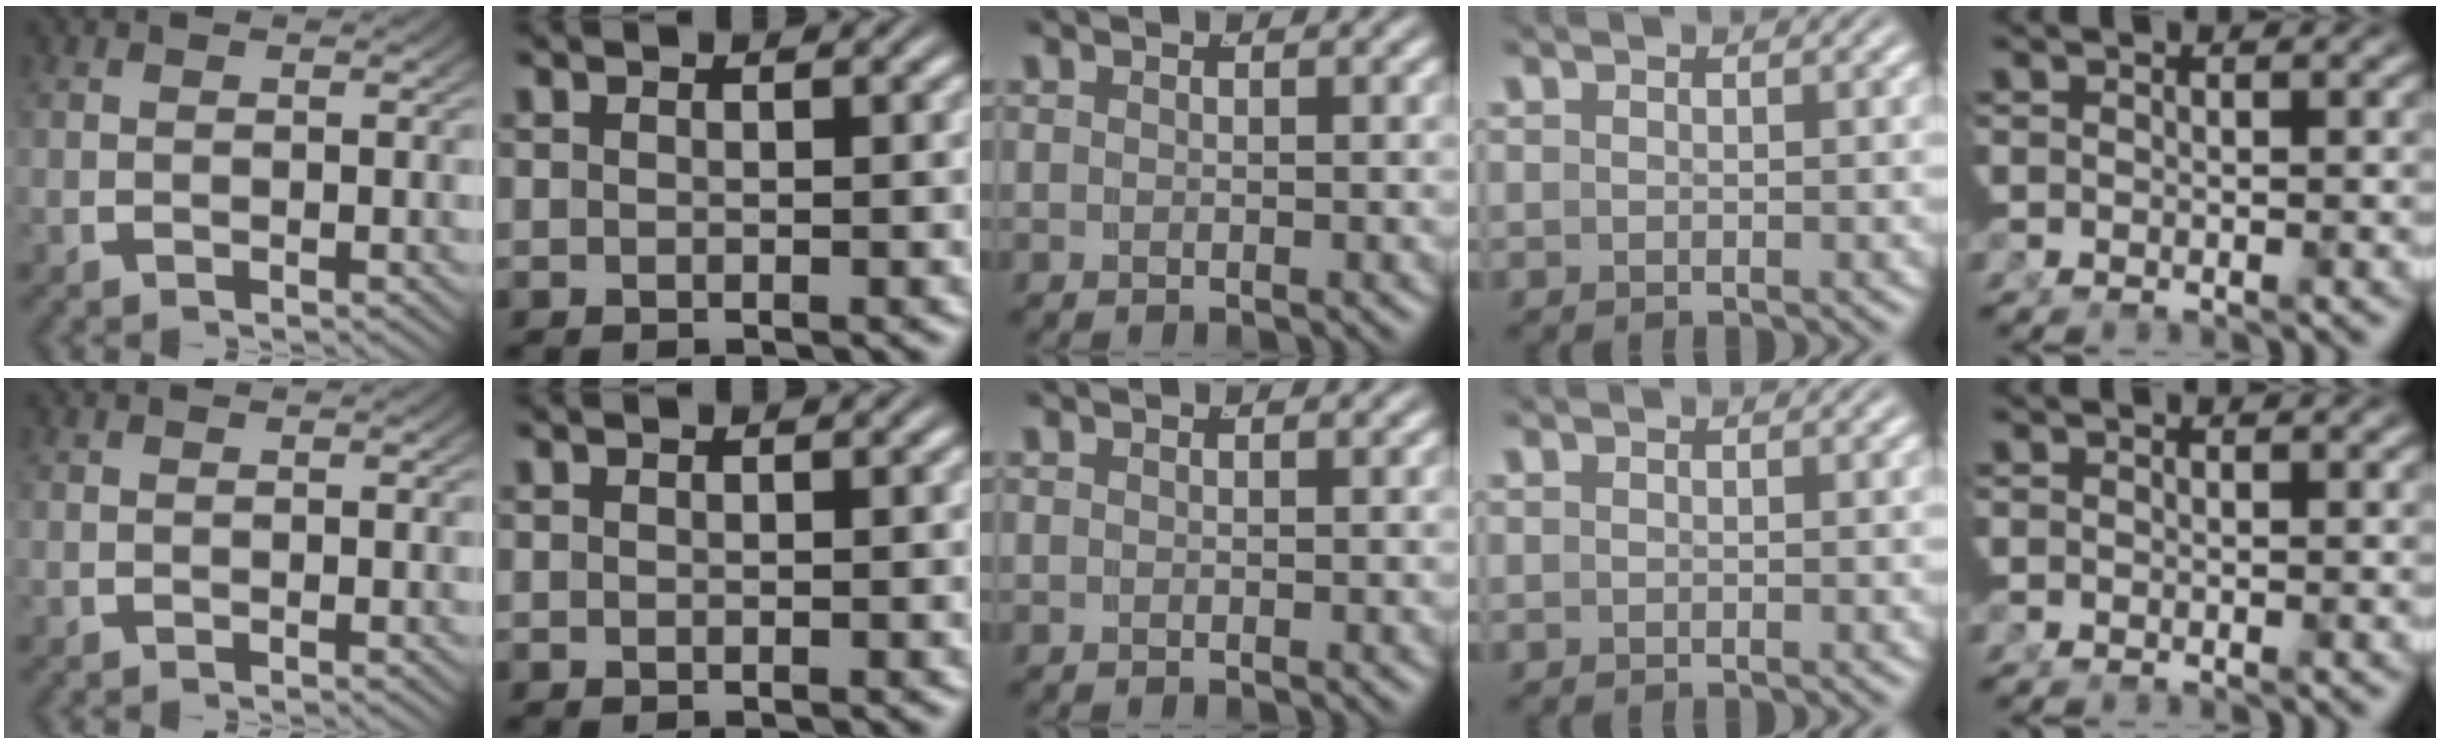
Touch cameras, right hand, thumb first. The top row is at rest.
{}